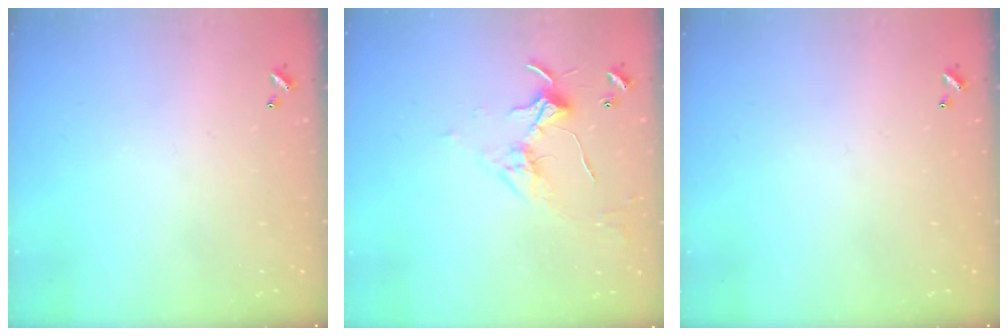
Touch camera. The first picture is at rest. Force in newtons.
{"total": 4.2, "press": 4.2, "slide": 0.4}
{"total": 0.0}